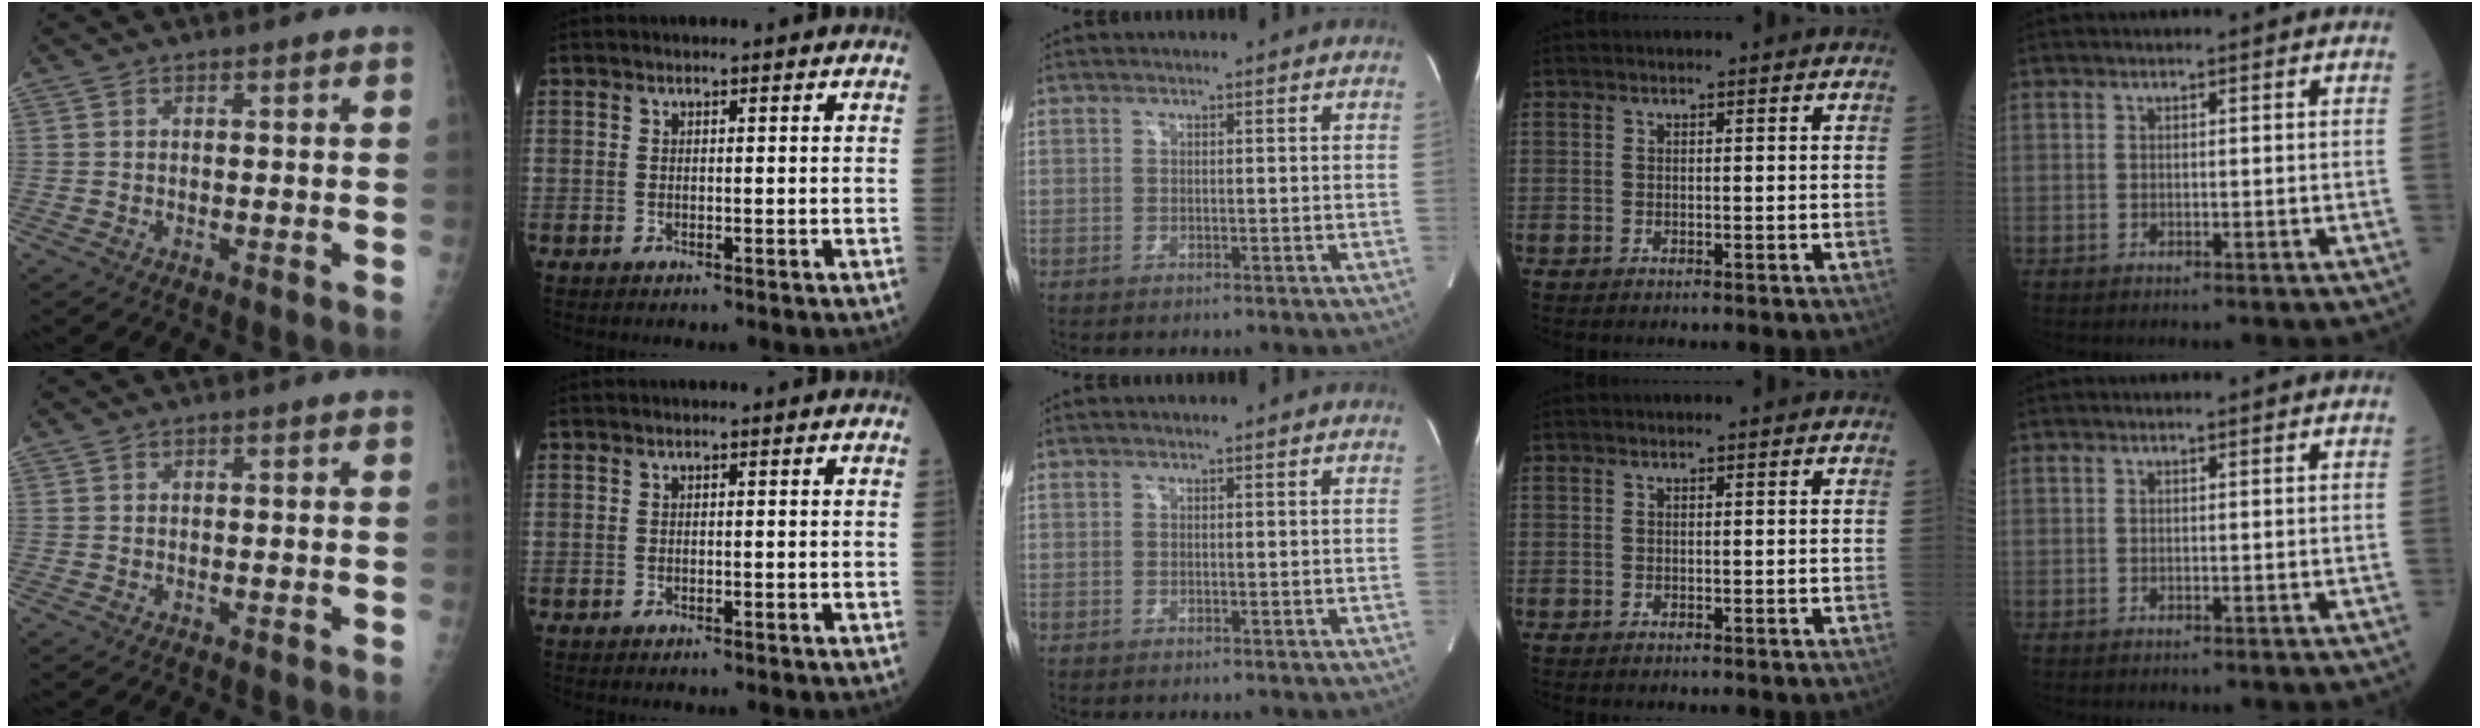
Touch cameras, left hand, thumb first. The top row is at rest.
{}